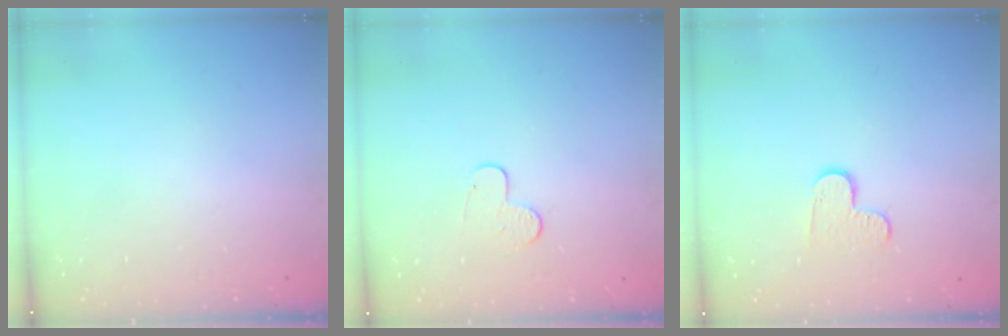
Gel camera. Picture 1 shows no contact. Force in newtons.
{"total": 6.6, "press": 6.5, "slide": 0.6}
{"total": 6.1, "press": 6.1, "slide": 0.6}